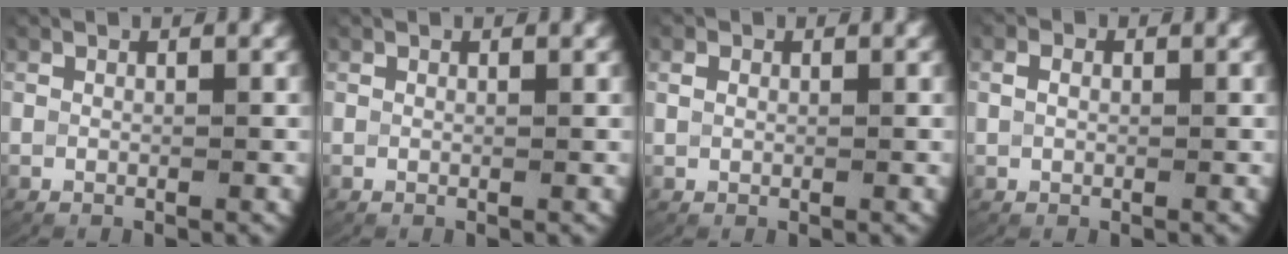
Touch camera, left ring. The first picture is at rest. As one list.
[{"total": 0.0}, {"total": 0.7, "force": [0.4, 0.4, 0.4], "torque": [-0.009, -0.003, 0.013]}, {"total": 1.1, "force": [0.3, 0.7, 0.8], "torque": [-0.017, -0.003, 0.011]}]